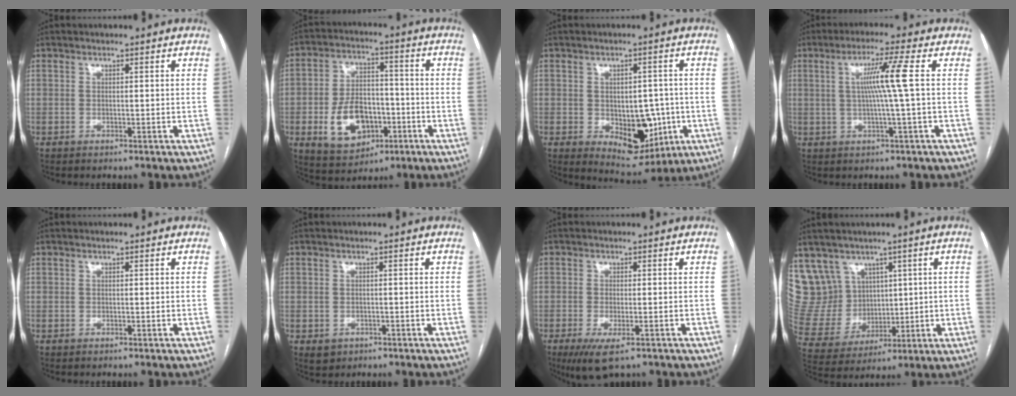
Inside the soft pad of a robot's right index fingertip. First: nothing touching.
{"total": 11.5, "force": [-3.6, 7.2, 8.1], "torque": [-0.161, 0.010, -0.052]}
{"total": 9.8, "force": [-1.7, 6.1, 7.4], "torque": [-0.094, 0.004, -0.007]}
{"total": 6.5, "force": [0.8, -1.7, 6.2], "torque": [-0.112, 0.005, 0.018]}
{"total": 0.0}
{"total": 2.0, "force": [-0.9, 1.6, 0.6], "torque": [-0.007, 0.002, -0.003]}
{"total": 5.8, "force": [-3.5, 1.5, 4.4], "torque": [-0.074, -0.016, -0.054]}
{"total": 11.2, "force": [6.5, 8.9, 1.5], "torque": [-0.051, 0.052, 0.153]}